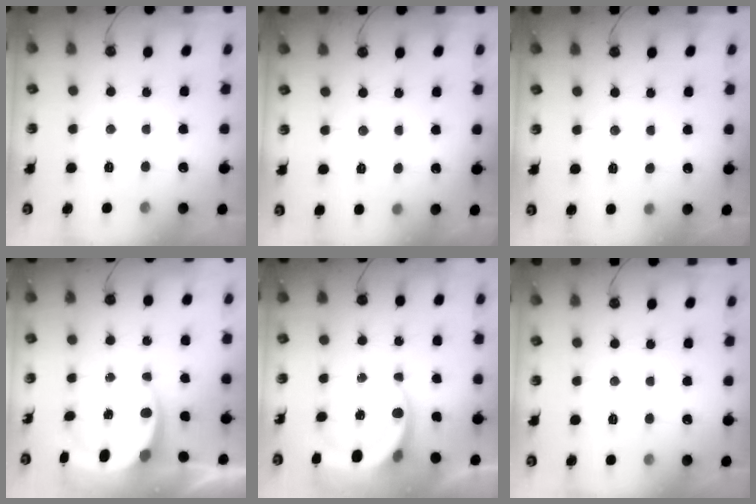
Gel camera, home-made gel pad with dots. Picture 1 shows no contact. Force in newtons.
{"total": 2.4, "press": 2.4, "slide": 0.2}
{"total": 3.0, "press": 3.0, "slide": 0.4}
{"total": 6.4, "press": 6.2, "slide": 1.6}
{"total": 5.9, "press": 5.9, "slide": 0.7}
{"total": 0.0}